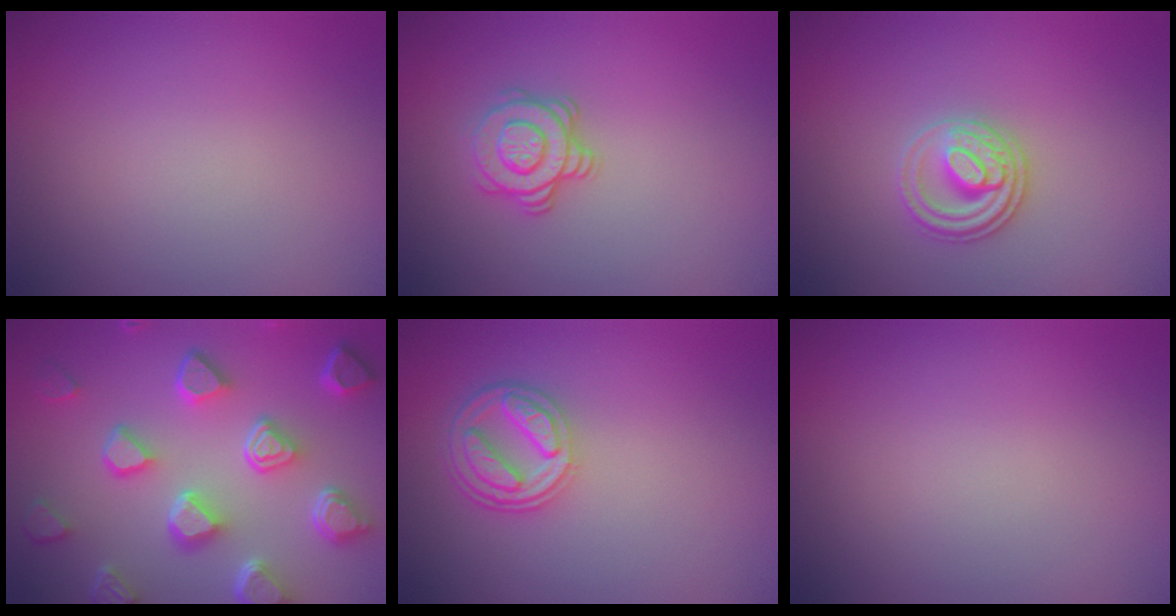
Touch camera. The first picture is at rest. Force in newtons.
{"total": 3.0, "press": 2.7, "slide": 1.3}
{"total": 2.7, "press": 2.5, "slide": 0.9}
{"total": 7.6, "press": 5.9, "slide": 4.9}
{"total": 4.4, "press": 3.4, "slide": 2.7}
{"total": 0.0}